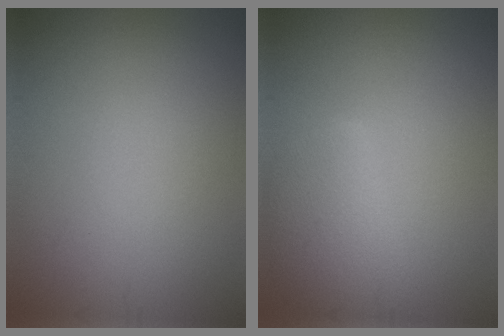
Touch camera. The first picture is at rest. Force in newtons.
{"total": 4.4, "press": 4.4, "slide": 0.3}